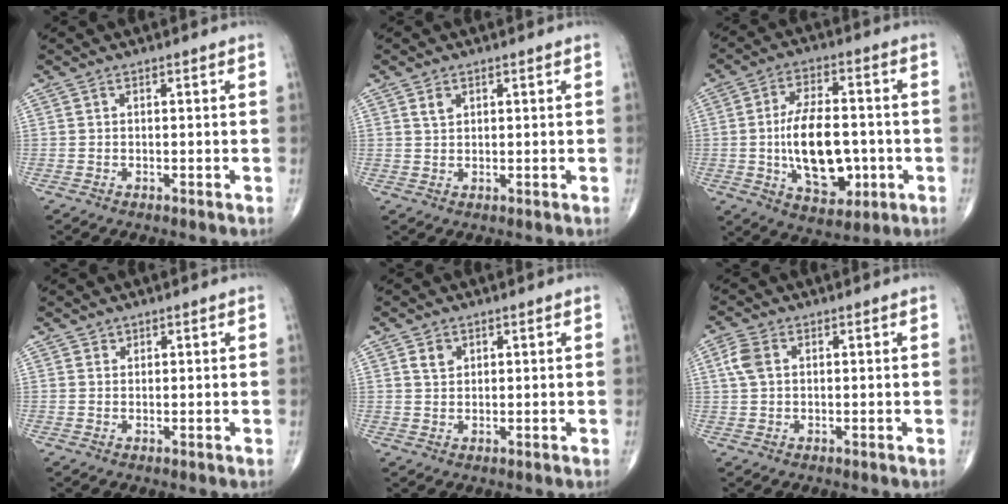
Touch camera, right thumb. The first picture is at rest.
{"total": 2.0, "force": [1.1, 1.2, 1.0], "torque": [-0.013, -0.005, 0.023]}
{"total": 15.2, "force": [-2.0, 8.3, 12.5], "torque": [-0.185, 0.009, -0.022]}
{"total": 1.0, "force": [0.7, 0.7, -0.1], "torque": [0.016, -0.003, 0.006]}
{"total": 2.5, "force": [1.3, 1.8, 1.2], "torque": [-0.013, -0.007, 0.026]}
{"total": 3.9, "force": [1.1, 2.6, 2.8], "torque": [-0.066, 0.009, 0.023]}